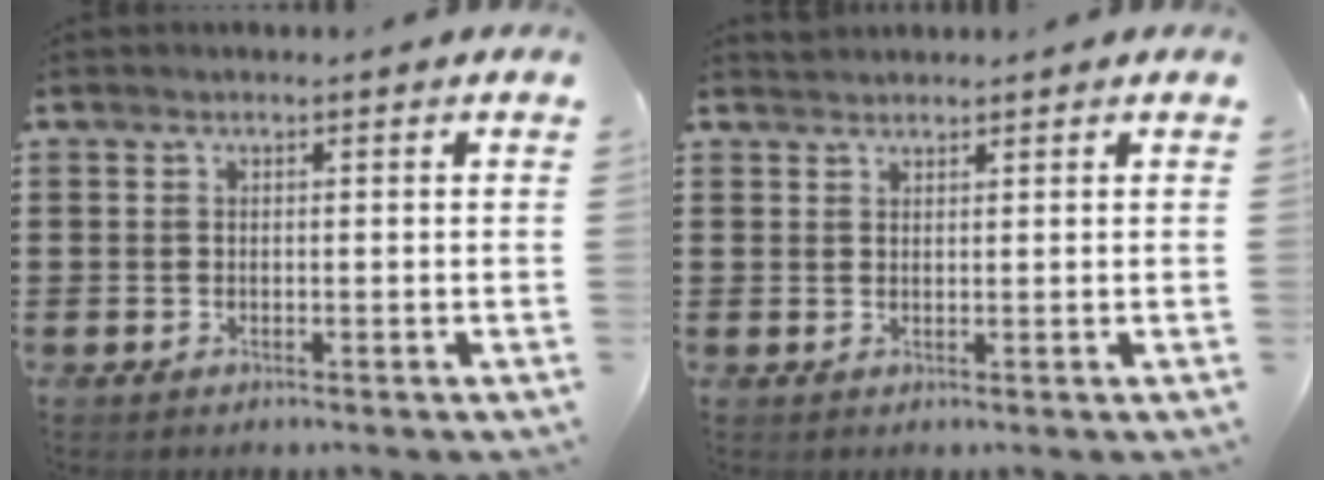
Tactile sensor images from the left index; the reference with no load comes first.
{"total": 1.4, "force": [1.3, 0.5, -0.2], "torque": [0.000, 0.001, 0.027]}